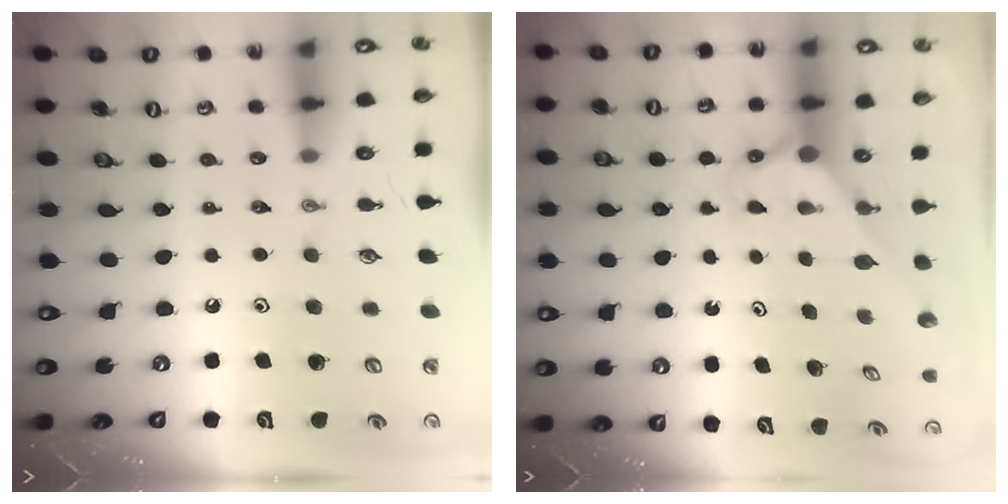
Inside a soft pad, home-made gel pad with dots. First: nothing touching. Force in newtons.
{"total": 2.9, "press": 2.9, "slide": 0.0}